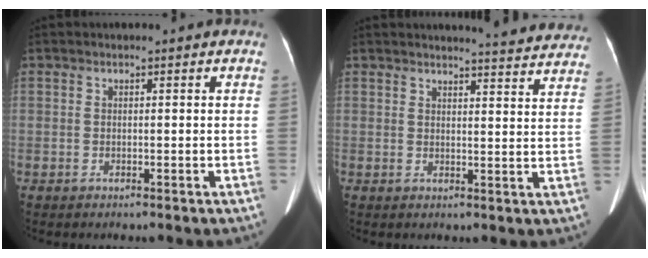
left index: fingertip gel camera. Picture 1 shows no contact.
{"total": 11.4, "force": [11.3, 0.6, 2.0], "torque": [-0.006, -0.047, 0.105]}